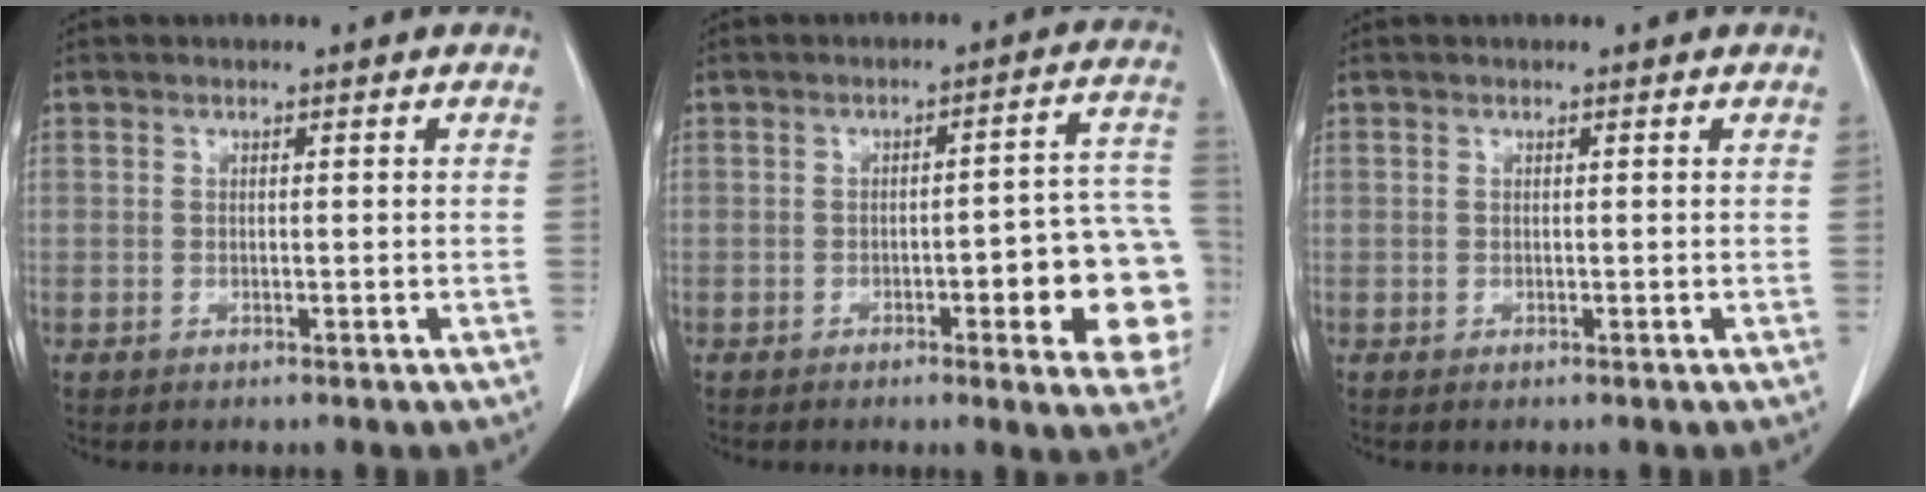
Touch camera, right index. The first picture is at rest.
{"total": 13.9, "force": [-3.9, 2.8, 13.0], "torque": [-0.093, 0.025, -0.041]}
{"total": 0.0}